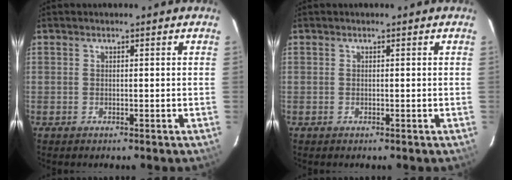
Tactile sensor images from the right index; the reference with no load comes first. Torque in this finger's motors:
{"motor_torque": [0.01, 0.00, 0.02, 0.00]}